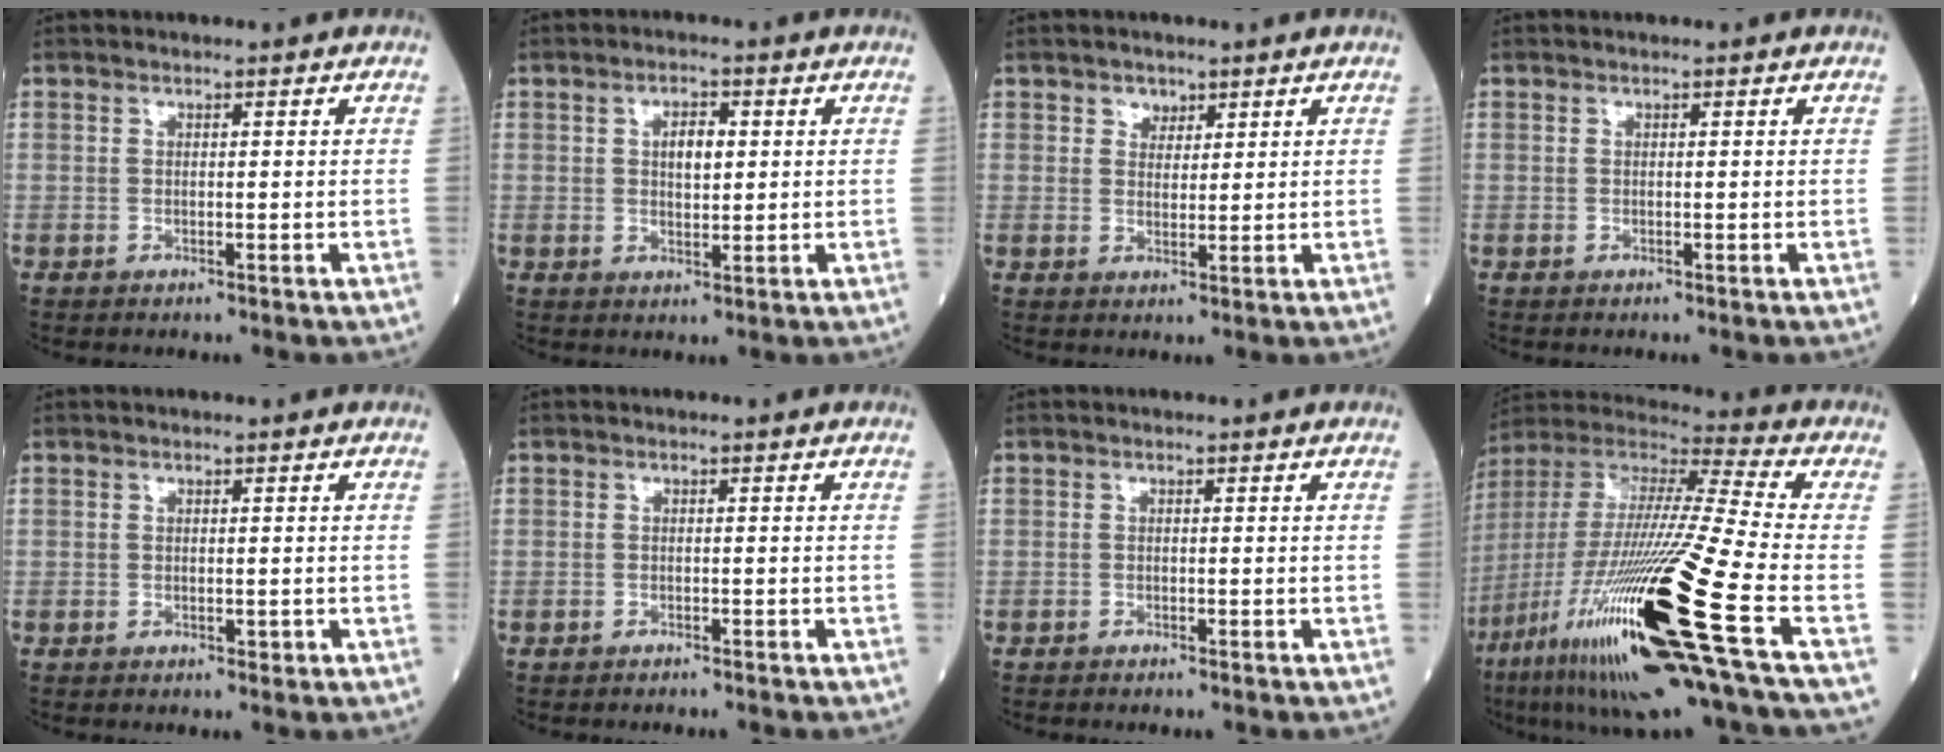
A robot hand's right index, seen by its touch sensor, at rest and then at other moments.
{"total": 3.6, "force": [0.8, 1.5, 3.1], "torque": [-0.051, 0.001, 0.012]}
{"total": 2.1, "force": [1.4, 1.5, 0.6], "torque": [-0.007, -0.001, 0.022]}
{"total": 0.0}
{"total": 0.6, "force": [0.0, 0.5, 0.3], "torque": [0.001, 0.001, 0.000]}
{"total": 1.7, "force": [-1.6, 0.1, 0.6], "torque": [-0.011, 0.000, -0.020]}
{"total": 0.7, "force": [-0.7, 0.0, 0.2], "torque": [-0.002, 0.000, -0.012]}
{"total": 30.6, "force": [-12.0, 1.3, 28.1], "torque": [-0.537, -0.070, -0.223]}